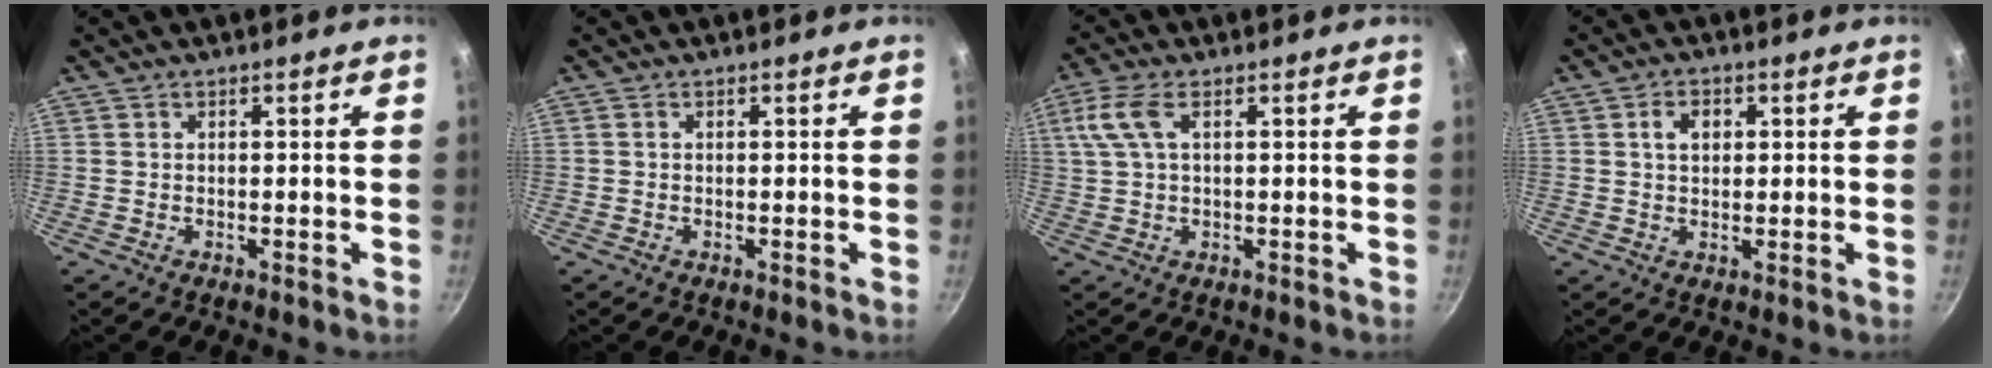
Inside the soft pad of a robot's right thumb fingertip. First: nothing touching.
{"total": 0.0}
{"total": 6.0, "force": [1.8, 2.6, 5.1], "torque": [-0.114, 0.014, 0.036]}
{"total": 3.6, "force": [0.9, 2.6, 2.3], "torque": [-0.023, 0.004, 0.015]}